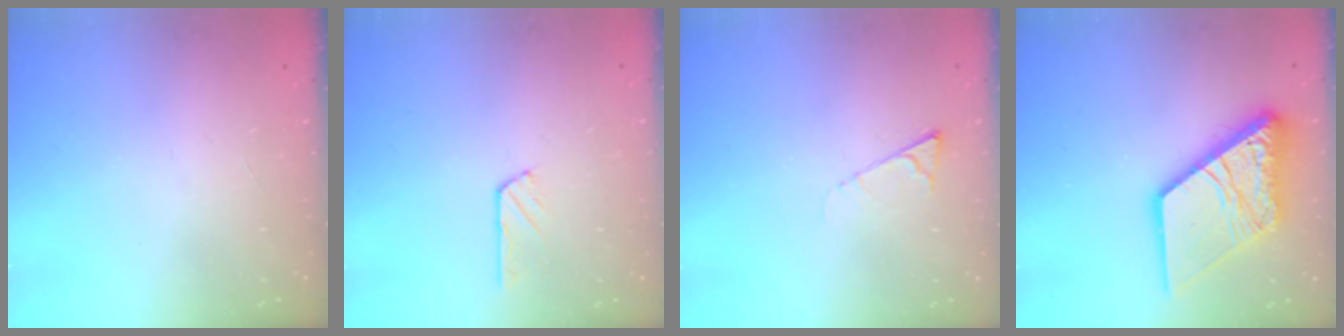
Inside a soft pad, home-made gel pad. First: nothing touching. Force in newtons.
{"total": 3.8, "press": 3.8, "slide": 0.5}
{"total": 5.5, "press": 5.4, "slide": 0.8}
{"total": 18.7, "press": 18.6, "slide": 2.2}